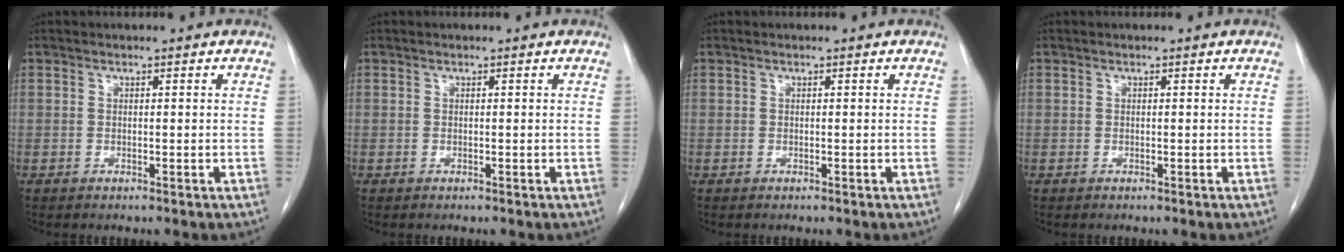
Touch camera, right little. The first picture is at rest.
{"total": 0.0}
{"total": 0.0}
{"total": 0.0}